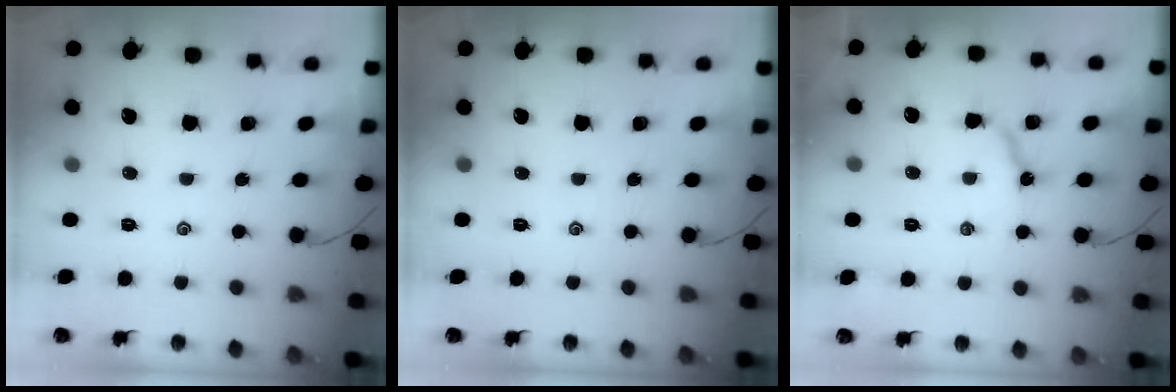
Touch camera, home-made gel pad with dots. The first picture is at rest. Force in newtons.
{"total": 0.0}
{"total": 6.5, "press": 6.4, "slide": 0.7}